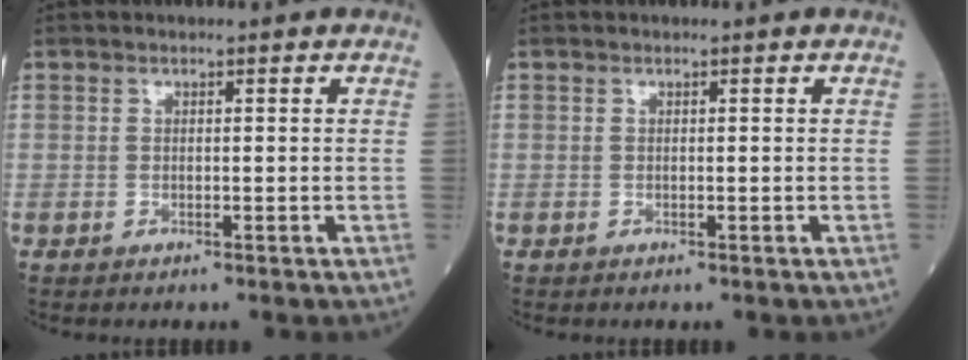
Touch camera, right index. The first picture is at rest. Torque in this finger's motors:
{"motor_torque": [0.00, 0.00, 0.00, -0.01]}